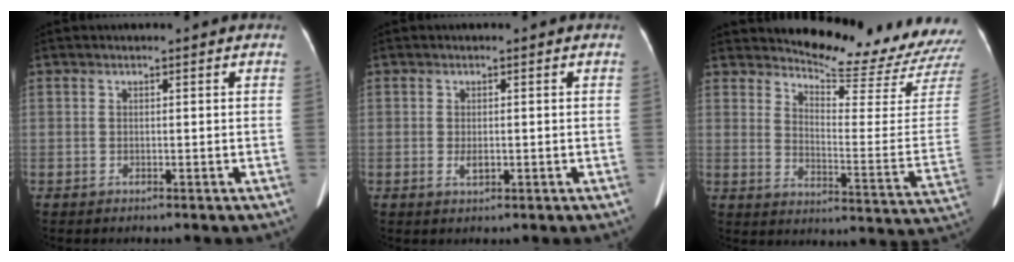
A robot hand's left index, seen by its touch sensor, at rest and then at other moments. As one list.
[{"total": 1.5, "force": [-0.5, 0.6, 1.2], "torque": [-0.030, -0.006, -0.007]}, {"total": 18.0, "force": [17.7, 0.4, 3.3], "torque": [-0.053, -0.134, 0.206]}]